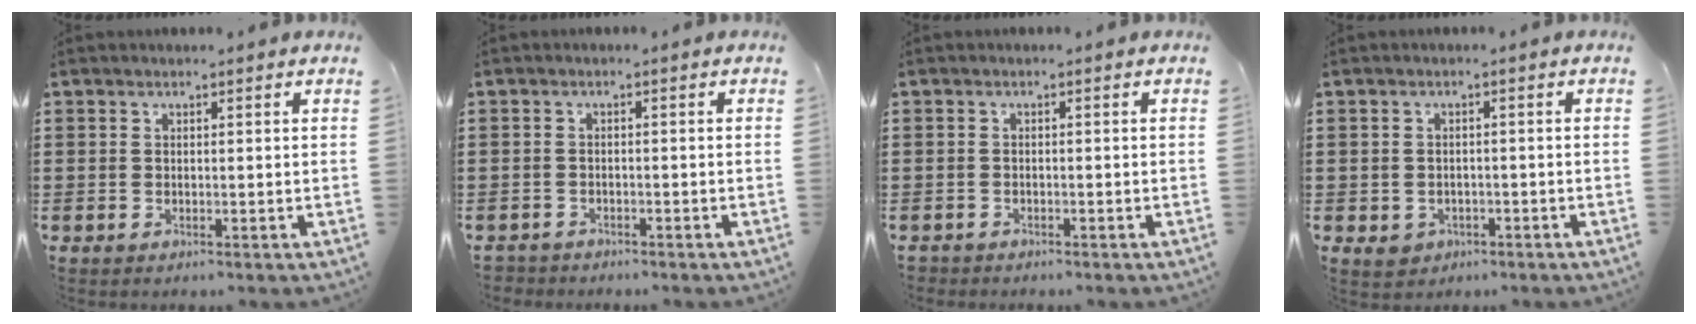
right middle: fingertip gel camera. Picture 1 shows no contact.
{"total": 1.3, "force": [-1.3, 0.4, -0.1], "torque": [-0.002, 0.000, -0.029]}
{"total": 0.8, "force": [-0.8, 0.2, 0.0], "torque": [-0.001, 0.001, -0.018]}
{"total": 1.7, "force": [-1.0, 1.3, 0.5], "torque": [-0.016, 0.000, -0.024]}